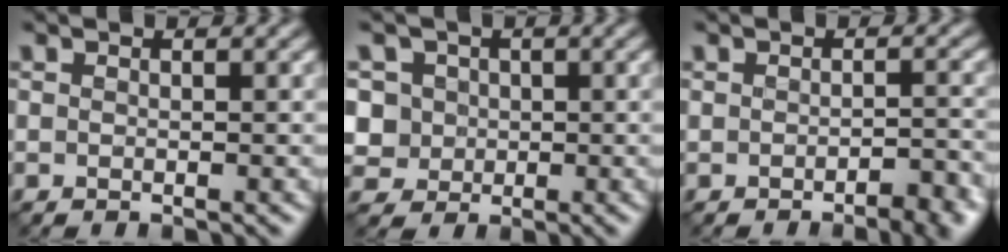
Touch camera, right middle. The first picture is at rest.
{"total": 5.9, "force": [1.9, 5.2, 1.9], "torque": [-0.036, 0.029, 0.008]}
{"total": 3.6, "force": [-2.4, 1.3, 2.3], "torque": [-0.025, 0.009, -0.020]}